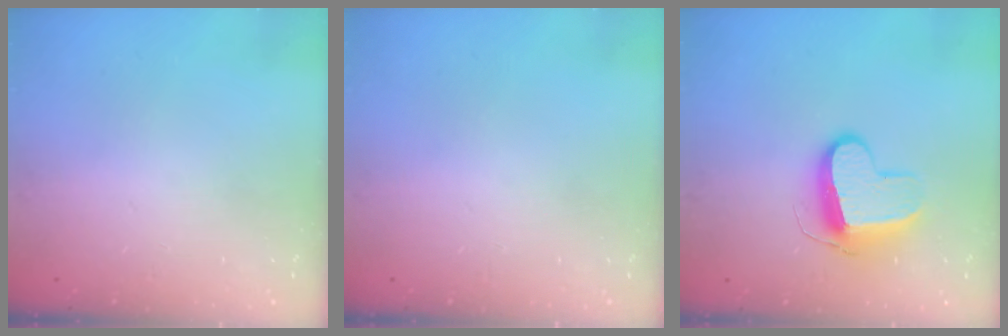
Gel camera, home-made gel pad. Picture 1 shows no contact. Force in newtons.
{"total": 0.0}
{"total": 11.7, "press": 11.7, "slide": 0.9}